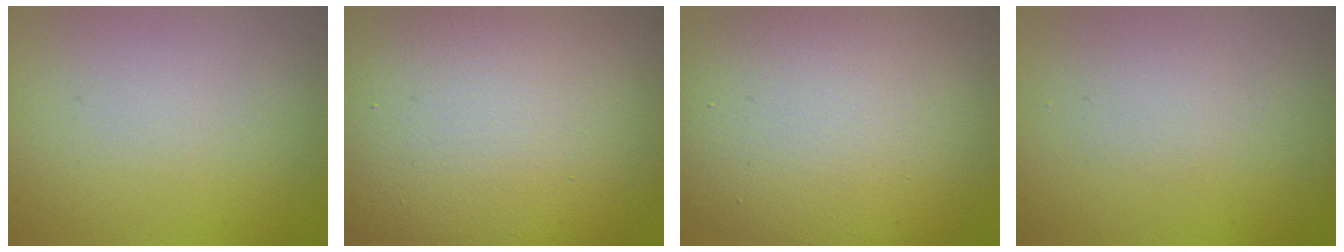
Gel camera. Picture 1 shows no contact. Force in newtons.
{"total": 21.4, "press": 21.4, "slide": 1.1}
{"total": 14.6, "press": 14.5, "slide": 0.7}
{"total": 1.0, "press": 1.0, "slide": 0.1}